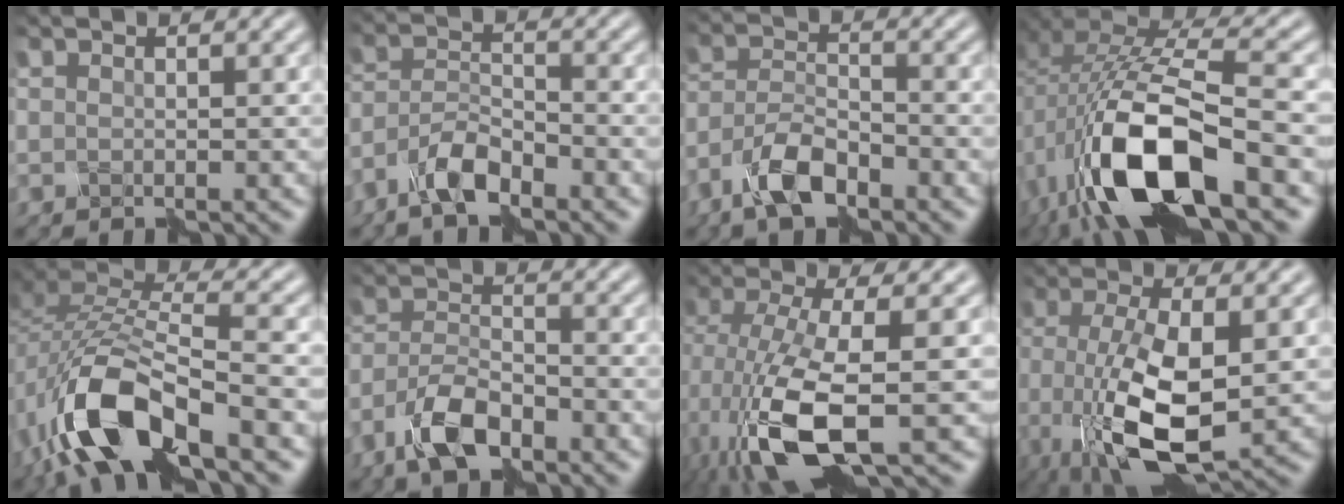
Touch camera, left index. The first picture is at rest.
{"total": 4.3, "force": [-3.8, 0.9, 1.9], "torque": [-0.041, 0.006, -0.081]}
{"total": 4.9, "force": [-4.0, 1.4, 2.5], "torque": [-0.055, 0.005, -0.084]}
{"total": 12.3, "force": [-5.5, 5.1, 9.8], "torque": [-0.207, -0.003, -0.100]}
{"total": 10.6, "force": [-6.4, 3.9, 7.5], "torque": [-0.162, 0.005, -0.129]}
{"total": 5.4, "force": [-4.2, 1.8, 2.9], "torque": [-0.063, 0.005, -0.089]}
{"total": 9.9, "force": [-3.7, 3.5, 8.5], "torque": [-0.197, -0.012, -0.072]}
{"total": 9.7, "force": [-2.4, 3.5, 8.7], "torque": [-0.181, -0.016, -0.038]}